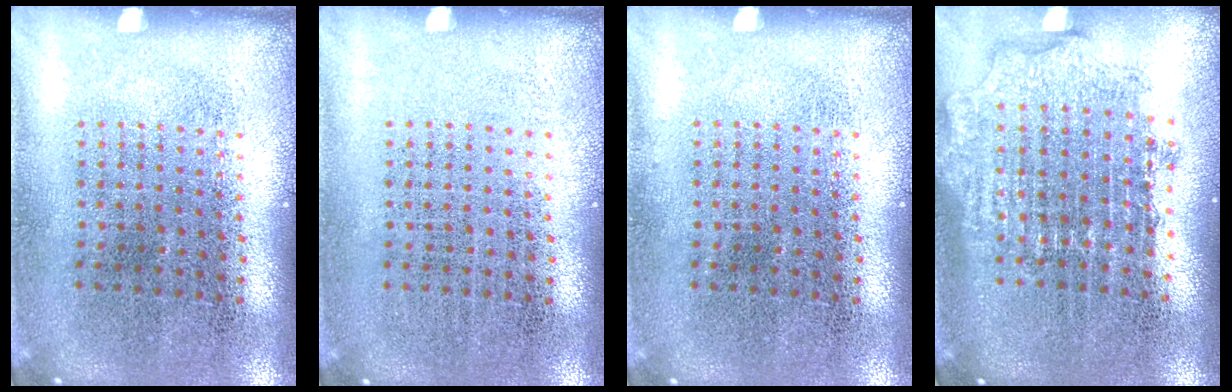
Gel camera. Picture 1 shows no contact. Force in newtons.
{"total": 0.0}
{"total": 0.0}
{"total": 1.8, "press": 1.5, "slide": 1.1}